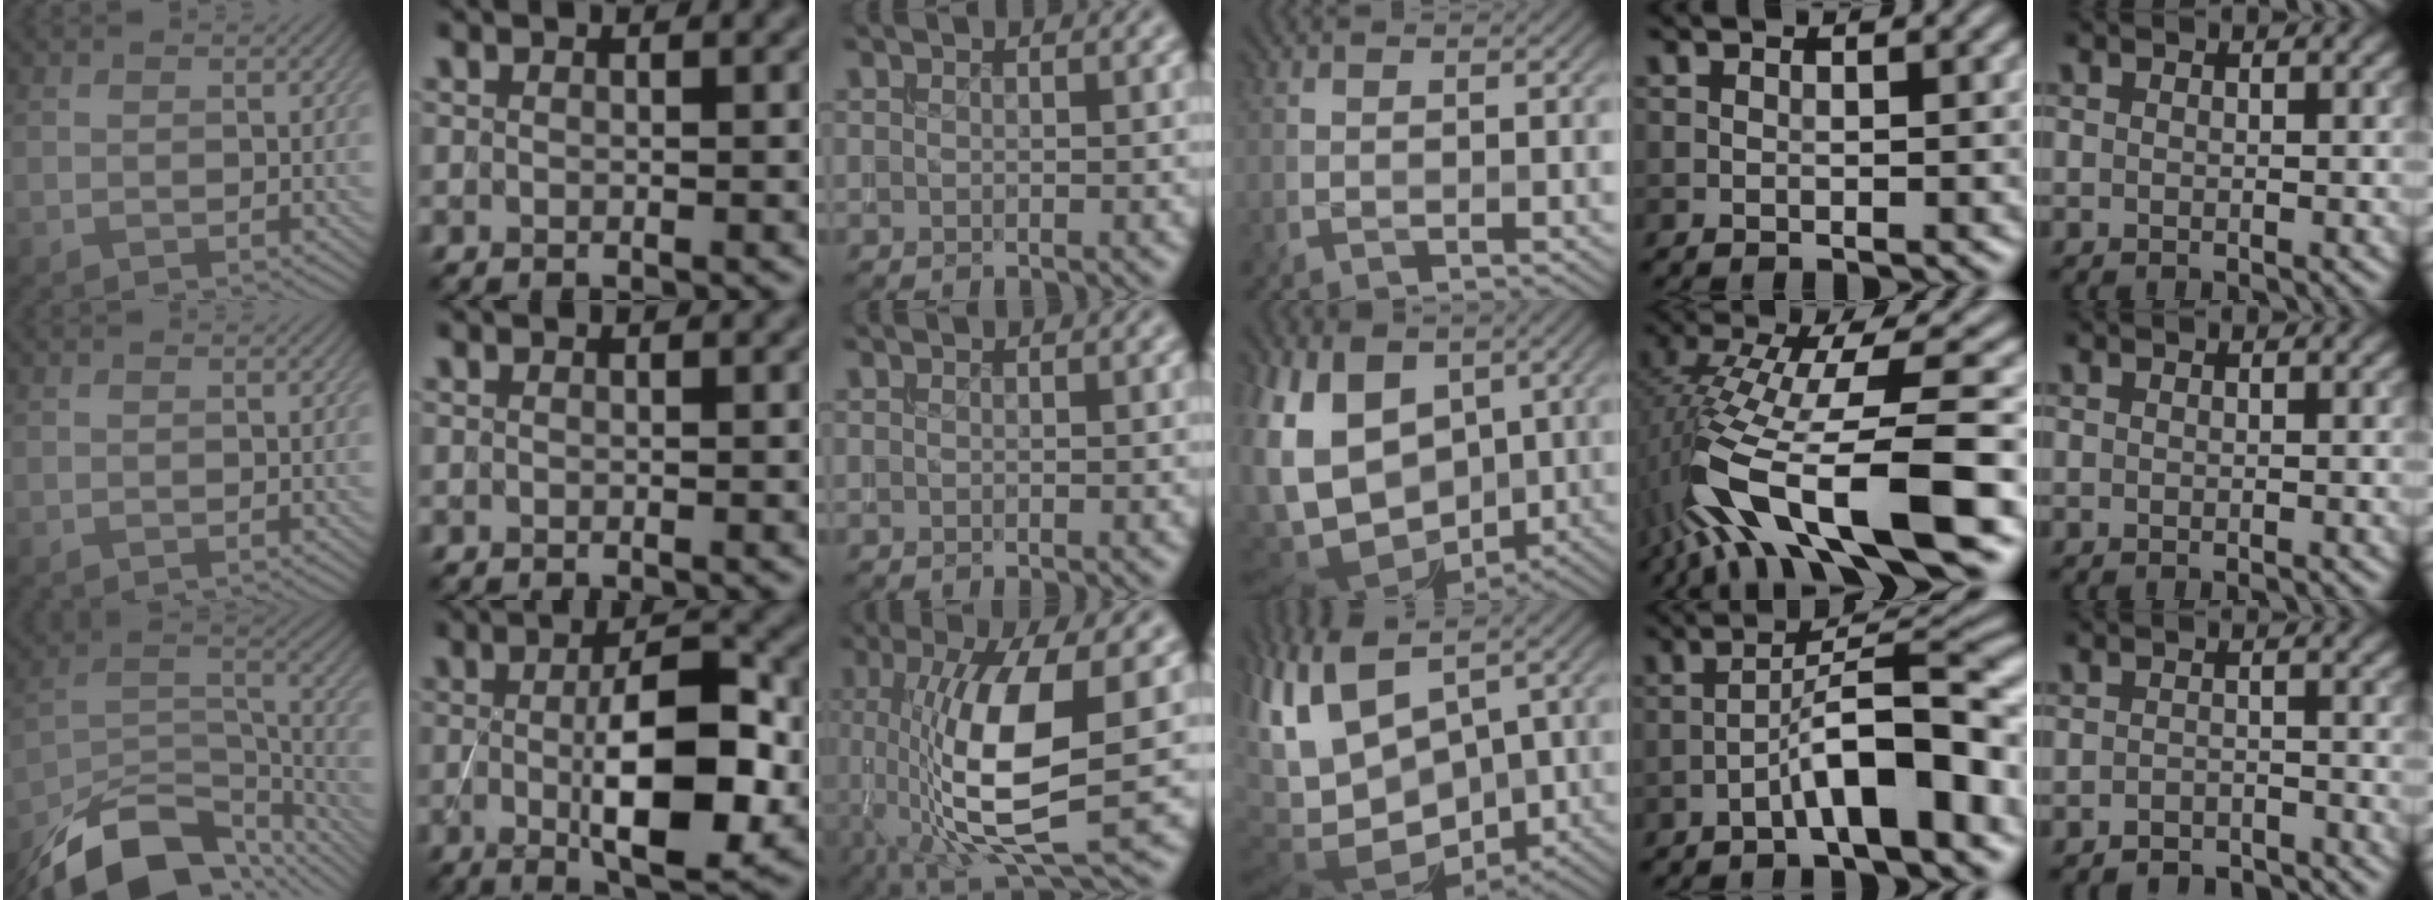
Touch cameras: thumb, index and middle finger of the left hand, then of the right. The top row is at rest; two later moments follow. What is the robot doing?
{"motion": "extract", "object": "backpack"}